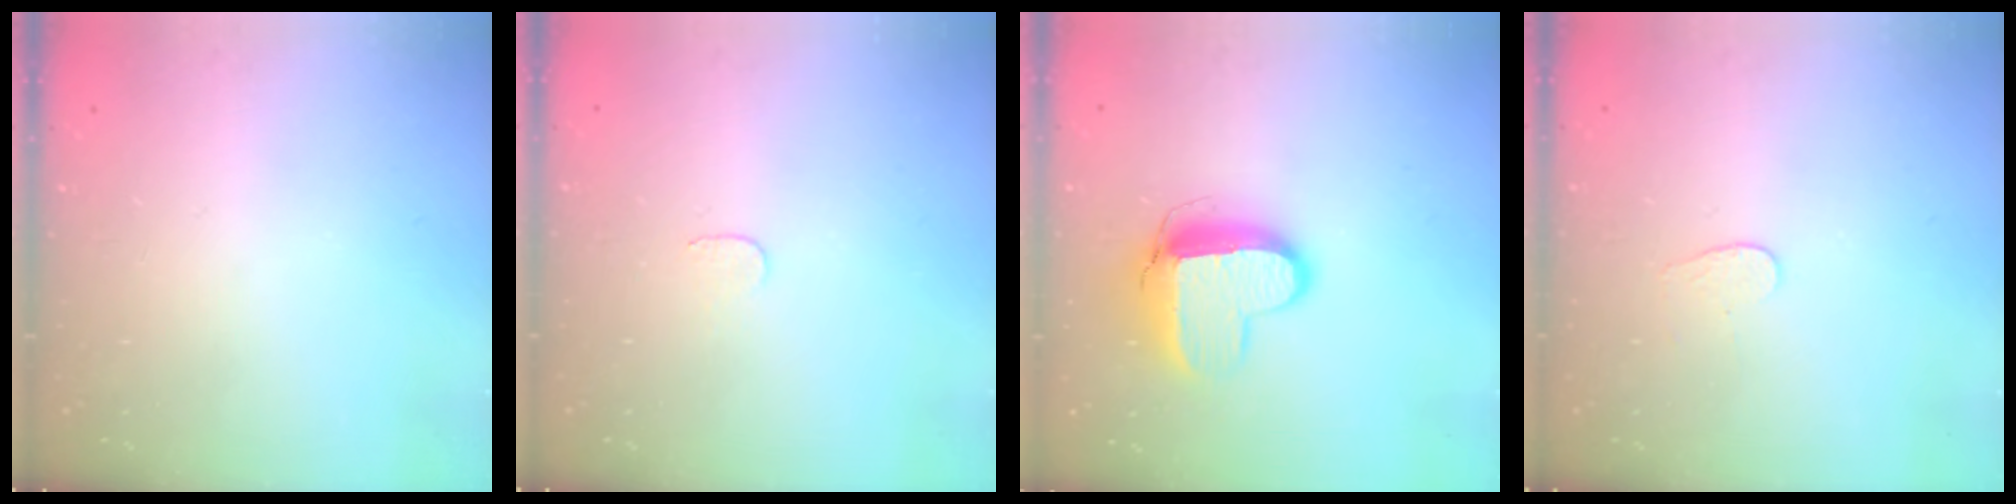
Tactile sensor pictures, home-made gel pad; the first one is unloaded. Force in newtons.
{"total": 3.0, "press": 3.0, "slide": 0.3}
{"total": 12.0, "press": 12.0, "slide": 0.7}
{"total": 3.8, "press": 3.8, "slide": 0.3}